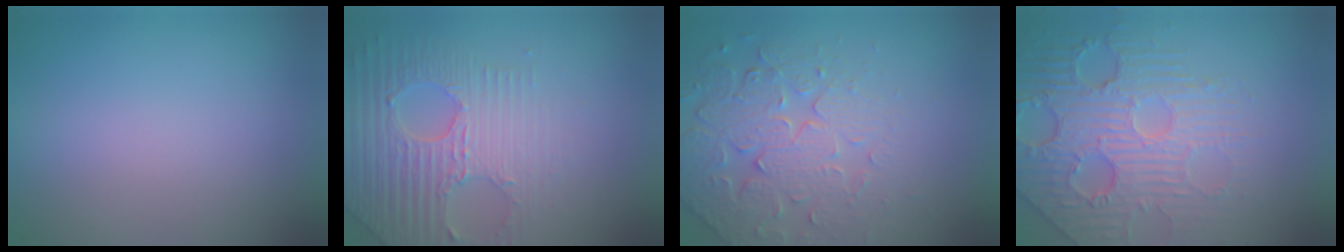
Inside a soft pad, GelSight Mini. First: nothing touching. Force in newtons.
{"total": 6.1, "press": 4.9, "slide": 3.7}
{"total": 5.0, "press": 4.8, "slide": 1.5}
{"total": 7.1, "press": 5.4, "slide": 4.7}